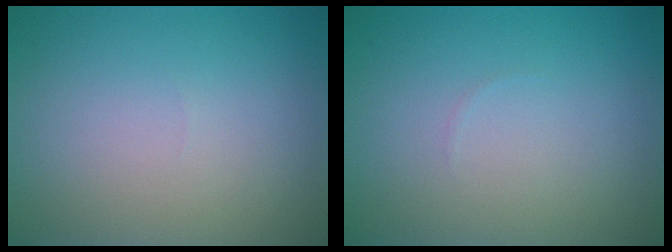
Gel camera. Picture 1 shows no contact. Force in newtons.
{"total": 0.0}